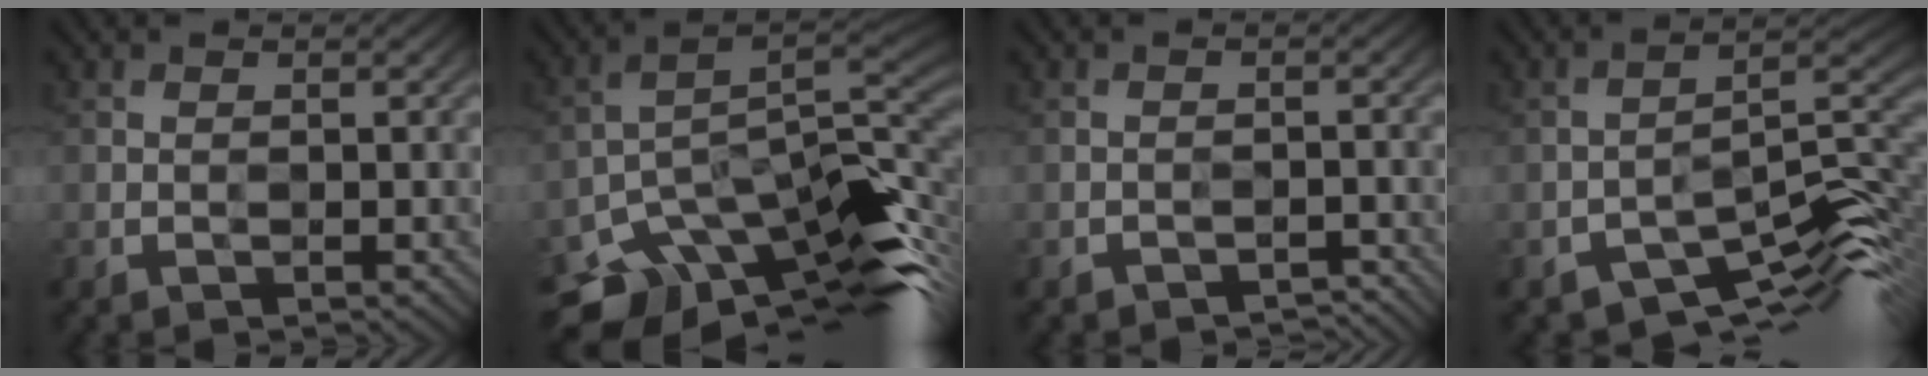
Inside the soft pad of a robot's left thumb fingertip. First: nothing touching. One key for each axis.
{"total": 14.2, "fx": -9.0, "fy": 6.1, "fz": 9.2, "tx": -0.166, "ty": -0.021, "tz": -0.145}
{"total": 1.8, "fx": -1.6, "fy": -0.1, "fz": -0.8, "tx": 0.014, "ty": 0.004, "tz": -0.031}
{"total": 9.6, "fx": -7.4, "fy": 3.0, "fz": 5.3, "tx": -0.065, "ty": -0.006, "tz": -0.130}